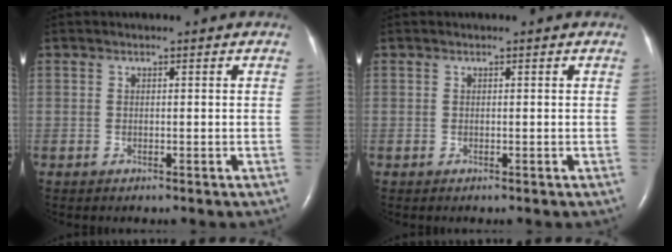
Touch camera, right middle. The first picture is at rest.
{"total": 0.0}